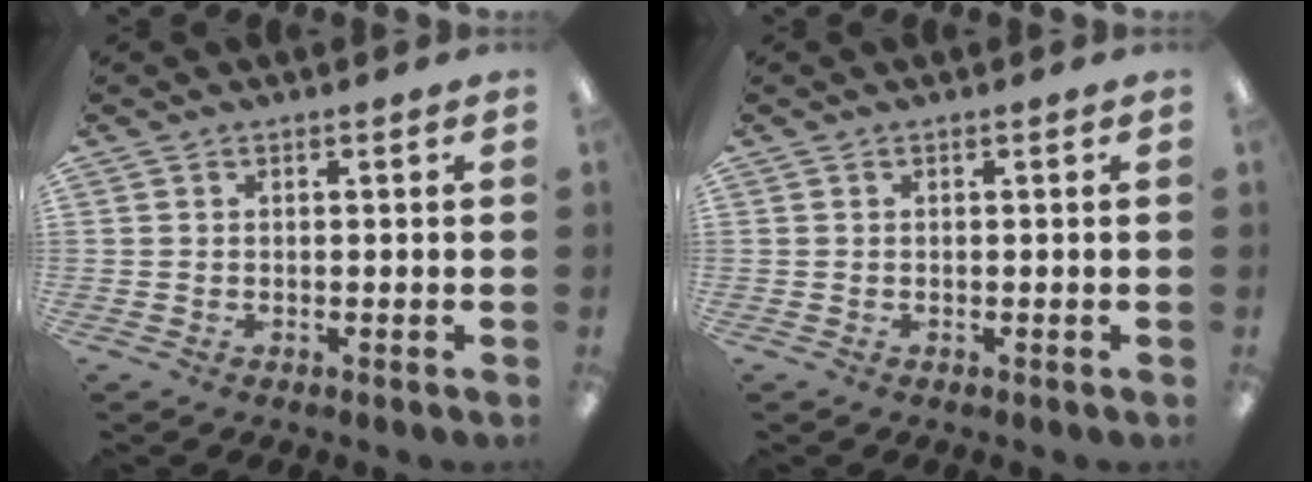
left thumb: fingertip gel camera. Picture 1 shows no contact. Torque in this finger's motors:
{"motor_torque": [0.00, 0.00, -0.12, -0.12, 0.00]}